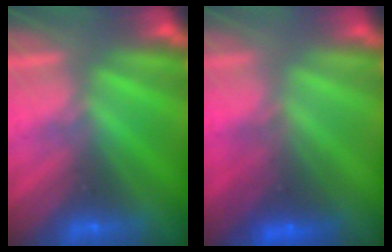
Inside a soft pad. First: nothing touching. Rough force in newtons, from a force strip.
{"total": 2.5}